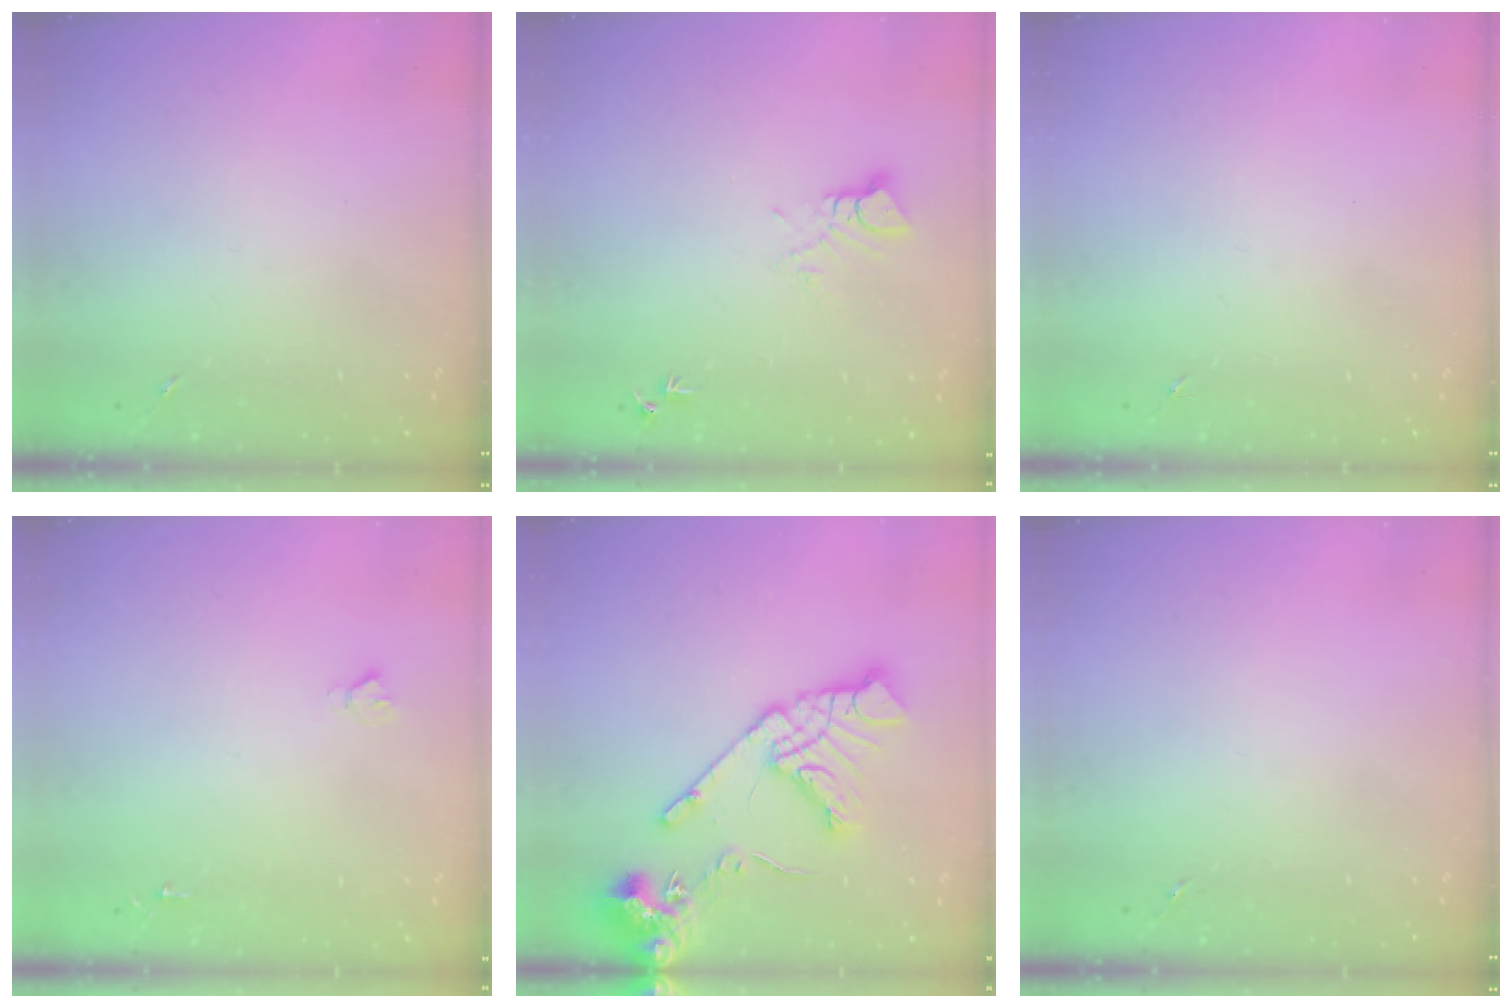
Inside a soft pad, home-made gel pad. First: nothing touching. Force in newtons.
{"total": 4.7, "press": 4.7, "slide": 0.3}
{"total": 0.0}
{"total": 1.9, "press": 1.9, "slide": 0.2}
{"total": 18.2, "press": 18.0, "slide": 2.5}
{"total": 0.0}